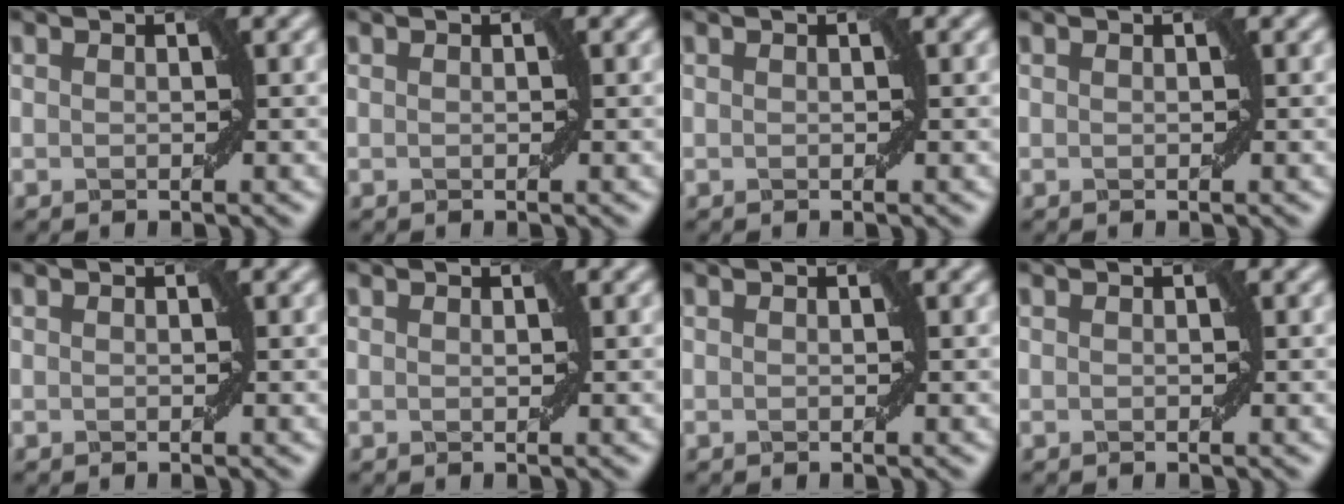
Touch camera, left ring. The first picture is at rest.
{"total": 0.0}
{"total": 0.0}
{"total": 0.0}
{"total": 0.0}
{"total": 0.0}
{"total": 0.0}
{"total": 0.0}